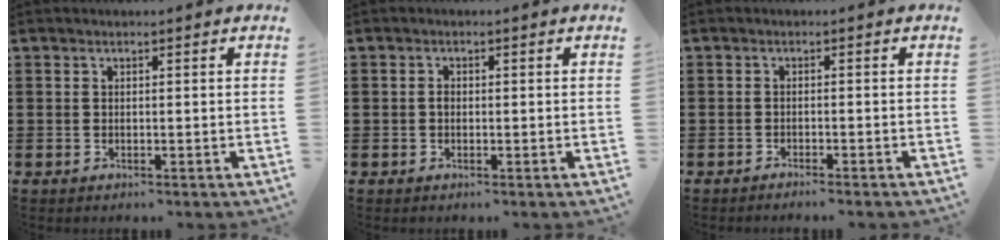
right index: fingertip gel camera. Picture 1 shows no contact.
{"total": 1.0, "force": [-0.1, 0.7, 0.7], "torque": [-0.015, 0.001, -0.003]}
{"total": 1.2, "force": [-1.1, -0.2, 0.1], "torque": [-0.002, 0.002, -0.023]}